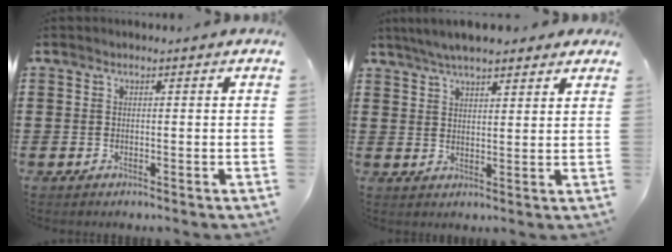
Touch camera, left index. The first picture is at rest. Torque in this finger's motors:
{"motor_torque": [2.14, 0.00, 0.67, 0.21]}